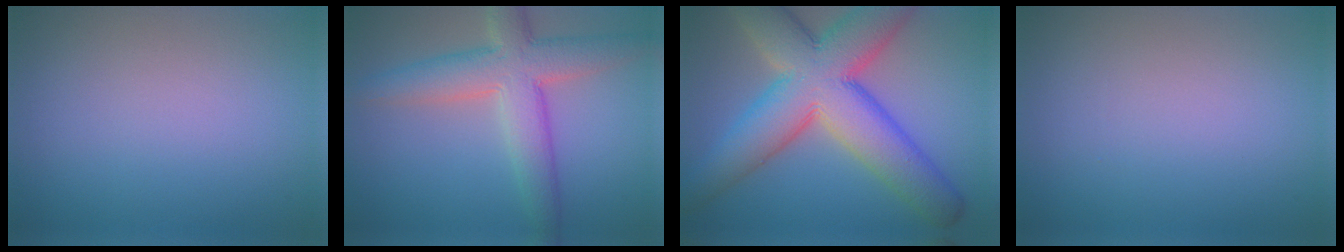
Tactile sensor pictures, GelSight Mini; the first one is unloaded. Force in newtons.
{"total": 6.6, "press": 6.5, "slide": 0.5}
{"total": 12.7, "press": 12.7, "slide": 0.5}
{"total": 0.0}